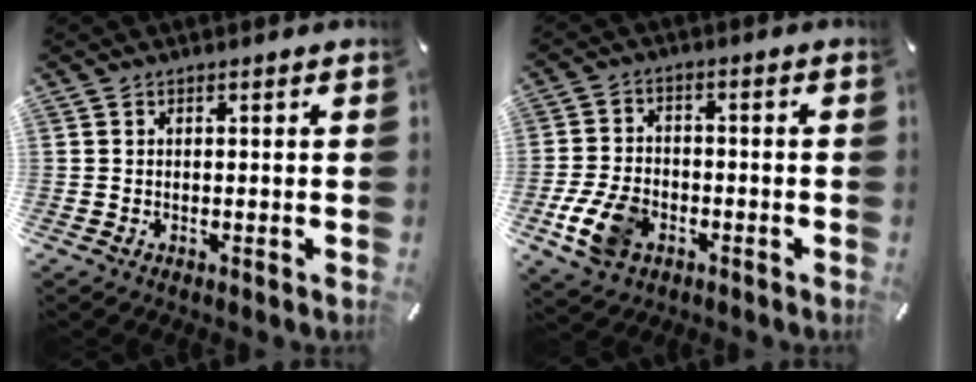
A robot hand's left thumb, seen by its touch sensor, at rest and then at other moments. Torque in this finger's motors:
{"motor_torque": [1.11, 2.09, 0.35, -0.17, 0.16]}